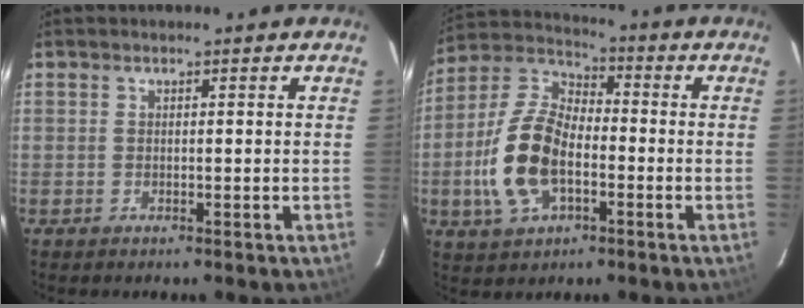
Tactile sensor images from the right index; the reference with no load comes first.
{"total": 14.4, "force": [-3.9, 8.0, 11.3], "torque": [-0.246, 0.010, -0.073]}